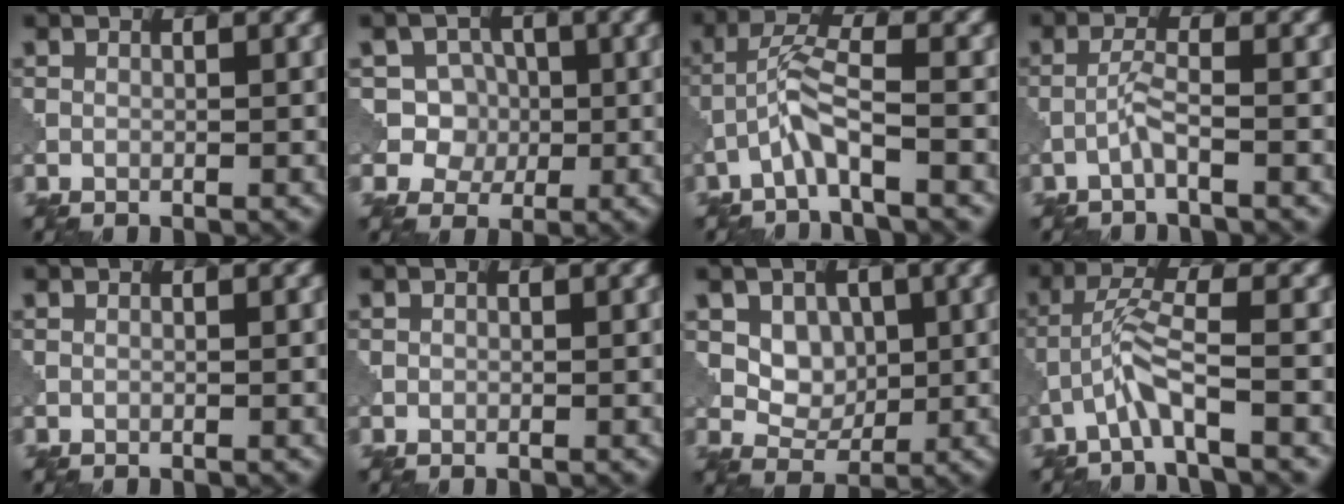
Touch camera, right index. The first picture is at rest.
{"total": 5.2, "force": [0.2, 5.0, 1.6], "torque": [-0.012, 0.018, -0.008]}
{"total": 3.3, "force": [-1.8, 0.3, 2.8], "torque": [-0.064, 0.015, -0.040]}
{"total": 1.9, "force": [-1.0, 0.1, 1.6], "torque": [-0.035, 0.009, -0.026]}
{"total": 0.0}
{"total": 0.0}
{"total": 3.6, "force": [1.0, 2.9, 1.9], "torque": [-0.036, -0.017, 0.033]}
{"total": 3.4, "force": [-1.9, 0.1, 2.9], "torque": [-0.063, 0.015, -0.042]}